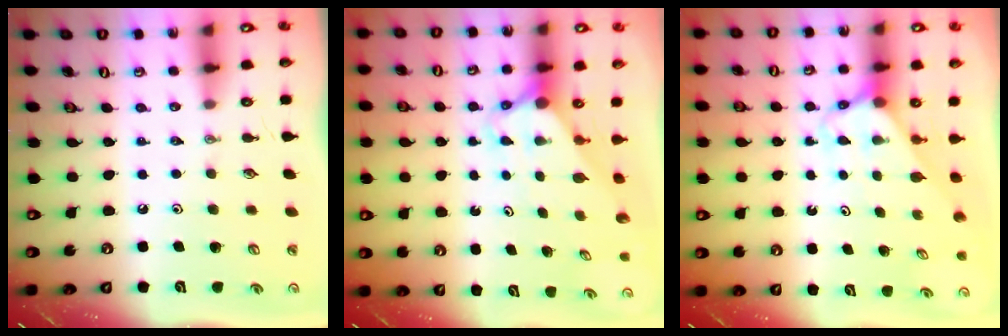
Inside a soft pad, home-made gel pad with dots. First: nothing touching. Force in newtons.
{"total": 2.7, "press": 2.7, "slide": 0.0}
{"total": 3.0, "press": 3.0, "slide": 0.2}